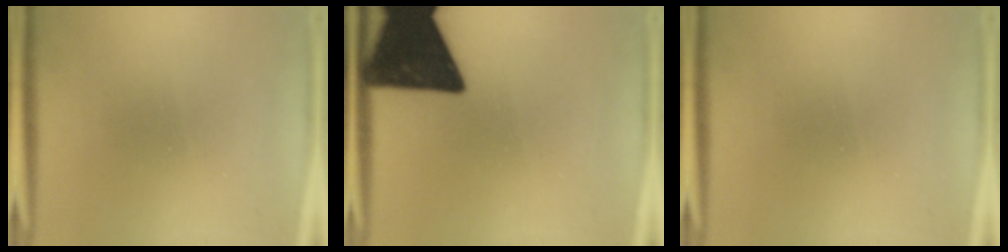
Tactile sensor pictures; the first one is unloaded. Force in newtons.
{"total": 19.5}
{"total": 0.0}